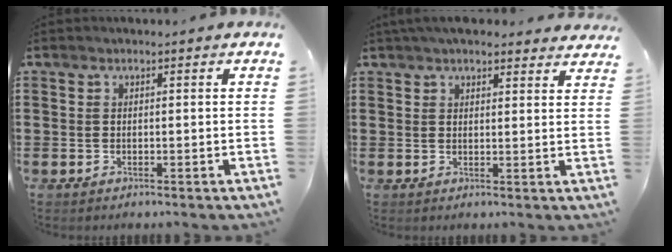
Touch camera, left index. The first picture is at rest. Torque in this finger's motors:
{"motor_torque": [1.42, -0.72, 0.28, -0.03]}